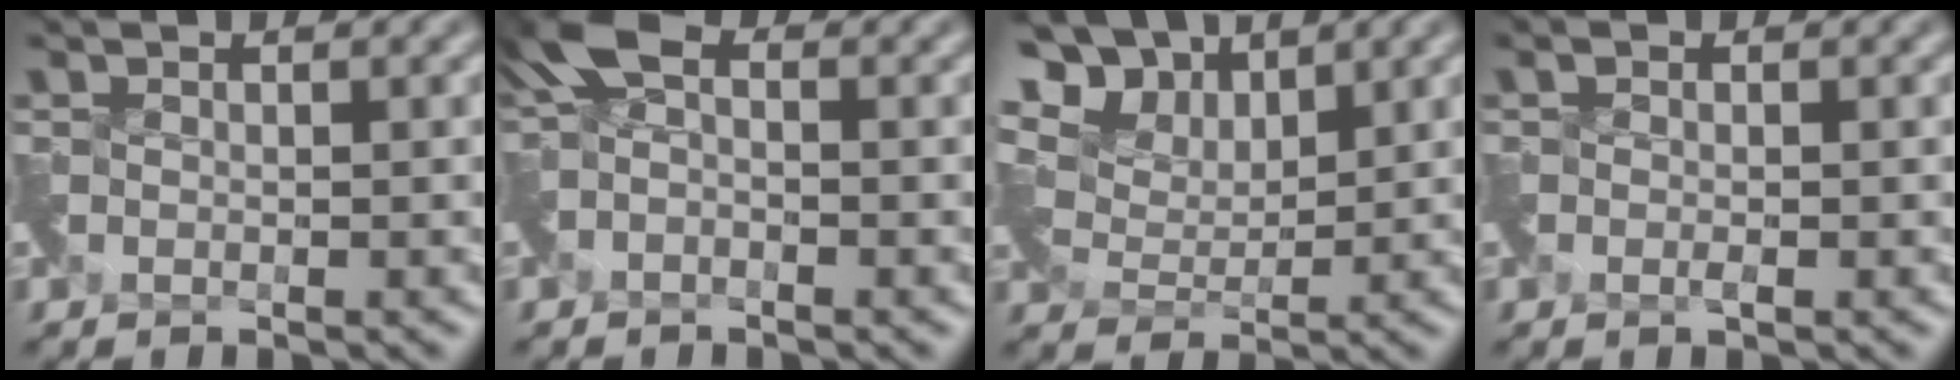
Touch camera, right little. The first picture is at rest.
{"total": 2.3, "force": [-0.7, 1.4, 1.7], "torque": [-0.037, 0.001, -0.024]}
{"total": 9.8, "force": [7.1, 5.1, 4.5], "torque": [-0.112, 0.011, 0.121]}
{"total": 0.5, "force": [-0.4, 0.1, 0.4], "torque": [-0.011, -0.005, -0.008]}